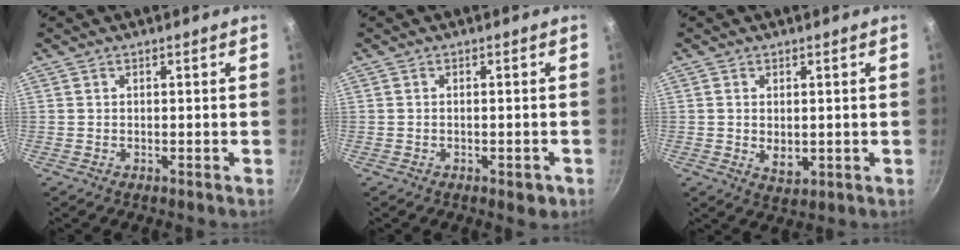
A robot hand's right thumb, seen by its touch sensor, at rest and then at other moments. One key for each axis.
{"total": 2.9, "fx": -1.3, "fy": 1.3, "fz": 2.2, "tx": -0.026, "ty": 0.005, "tz": -0.013}
{"total": 4.0, "fx": 0.0, "fy": 2.5, "fz": 3.1, "tx": -0.050, "ty": -0.010, "tz": 0.006}